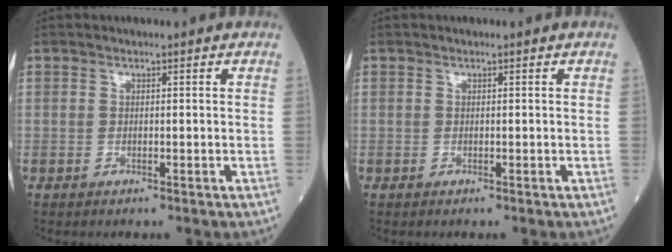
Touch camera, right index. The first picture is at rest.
{"total": 0.0}